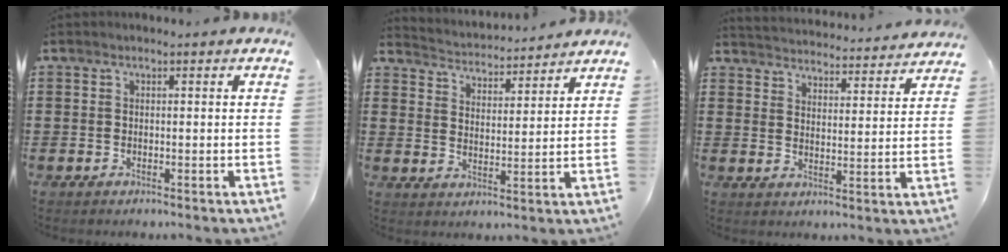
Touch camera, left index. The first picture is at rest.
{"total": 3.2, "force": [3.2, 0.1, -0.4], "torque": [-0.011, -0.025, 0.051]}
{"total": 3.7, "force": [3.7, -0.4, -0.4], "torque": [-0.014, -0.033, 0.061]}